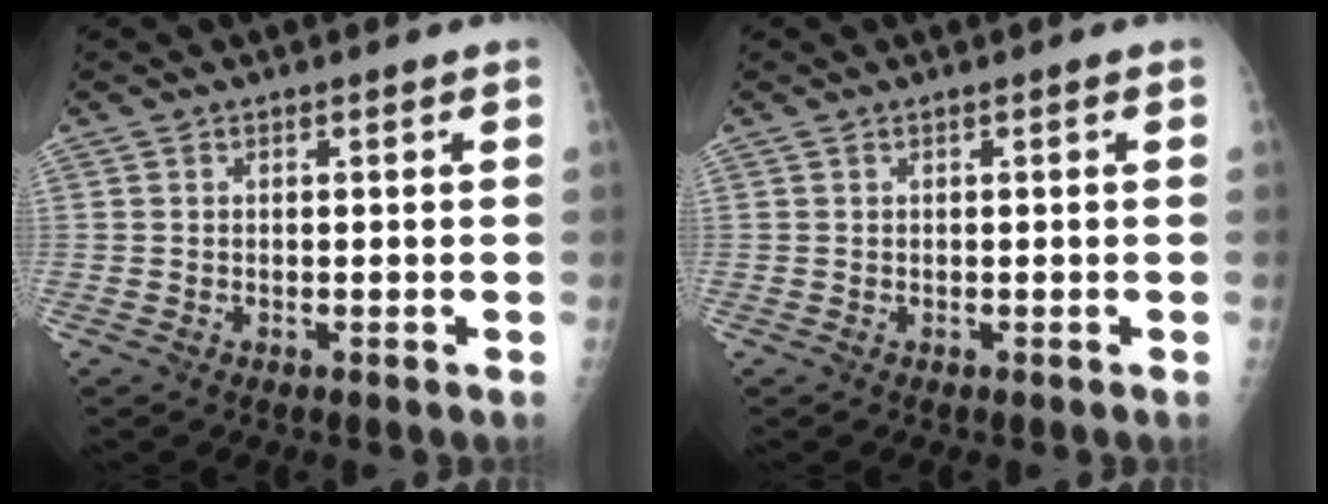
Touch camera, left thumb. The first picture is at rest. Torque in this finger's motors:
{"motor_torque": [0.01, 0.00, 0.00, 0.00, 0.00]}